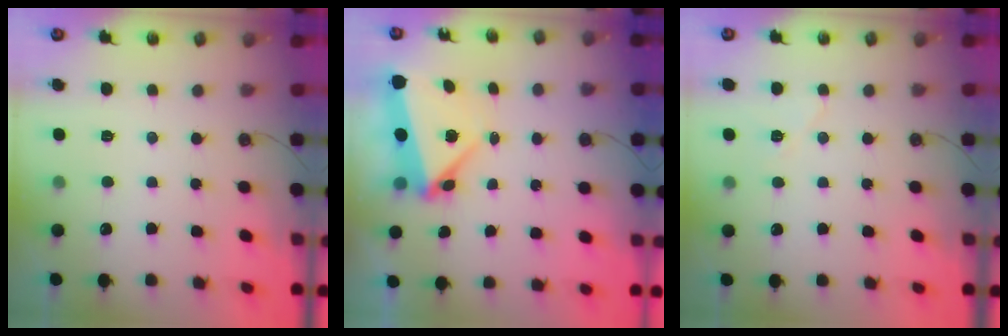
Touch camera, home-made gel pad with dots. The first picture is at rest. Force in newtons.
{"total": 6.5, "press": 5.6, "slide": 3.3}
{"total": 5.5, "press": 5.0, "slide": 2.3}